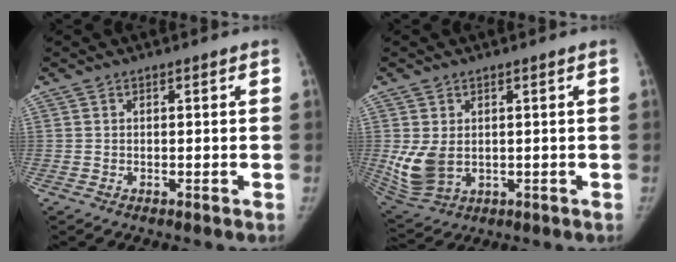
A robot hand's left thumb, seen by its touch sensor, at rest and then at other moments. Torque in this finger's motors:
{"motor_torque": [0.10, 1.49, 0.77, -0.76, 0.07]}